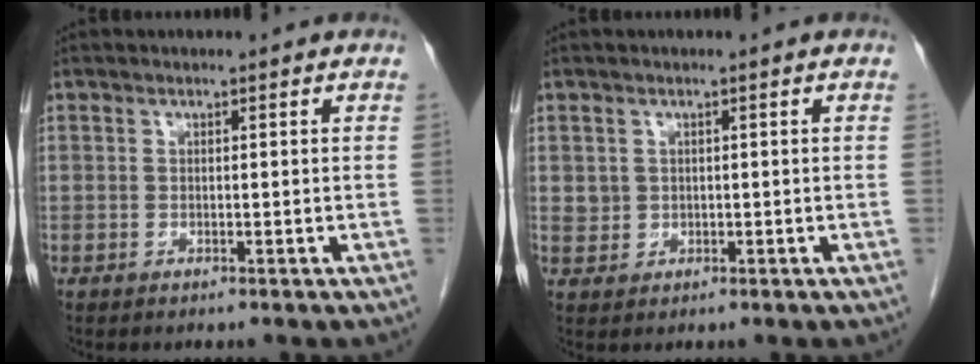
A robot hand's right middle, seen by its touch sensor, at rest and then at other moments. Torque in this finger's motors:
{"motor_torque": [-0.21, -0.04, -0.01, 0.01]}